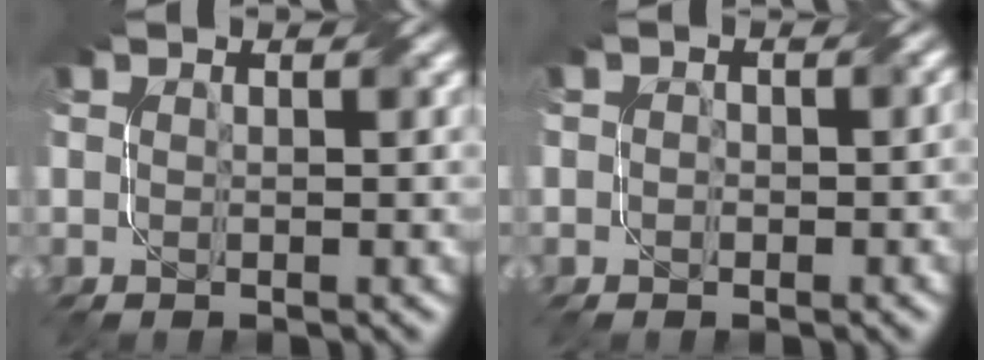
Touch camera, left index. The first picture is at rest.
{"total": 1.4, "force": [0.0, 1.1, 0.9], "torque": [-0.011, -0.001, -0.003]}